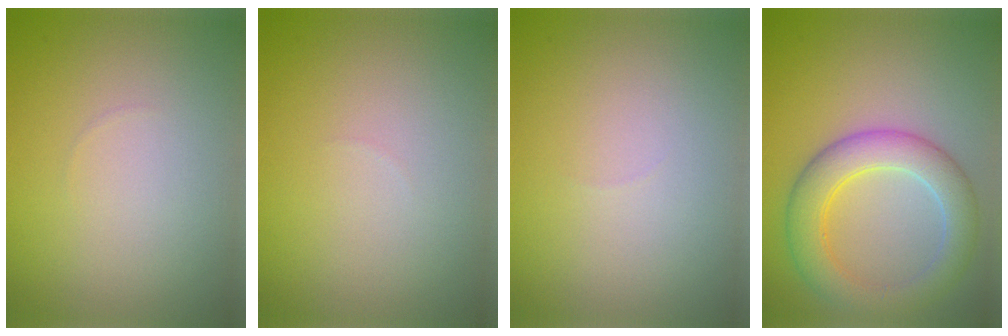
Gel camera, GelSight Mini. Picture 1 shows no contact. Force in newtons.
{"total": 0.0}
{"total": 0.0}
{"total": 5.6, "press": 5.6, "slide": 0.5}